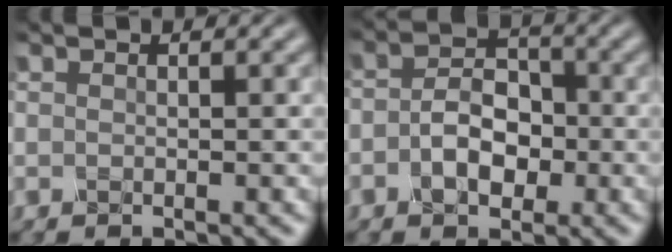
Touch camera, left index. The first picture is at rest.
{"total": 4.0, "force": [-1.5, 2.6, 2.7], "torque": [-0.045, 0.002, -0.034]}